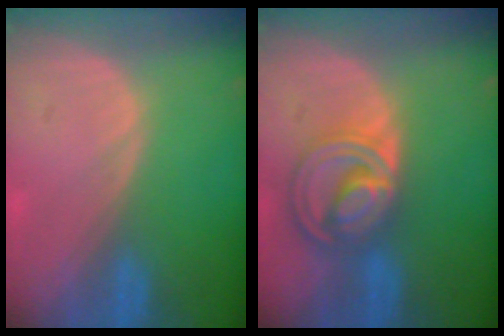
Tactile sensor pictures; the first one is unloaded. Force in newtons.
{"total": 8.7, "press": 7.3, "slide": 4.7}